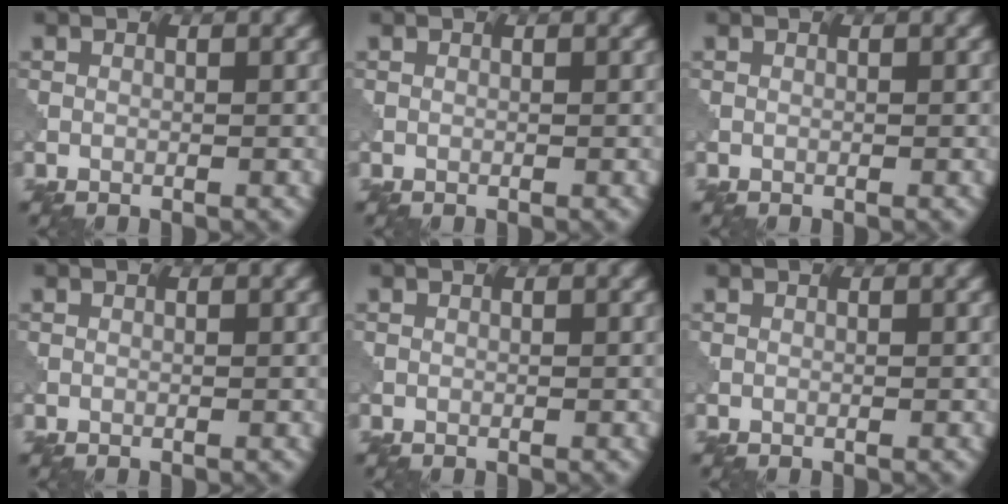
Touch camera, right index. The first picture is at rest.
{"total": 0.0}
{"total": 0.0}
{"total": 0.0}
{"total": 0.0}
{"total": 0.0}